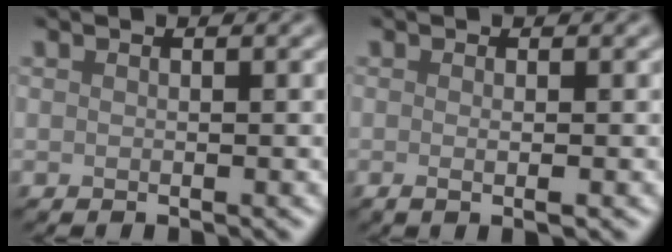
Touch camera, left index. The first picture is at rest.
{"total": 1.4, "force": [-0.2, 0.3, 1.4], "torque": [-0.020, -0.004, -0.005]}